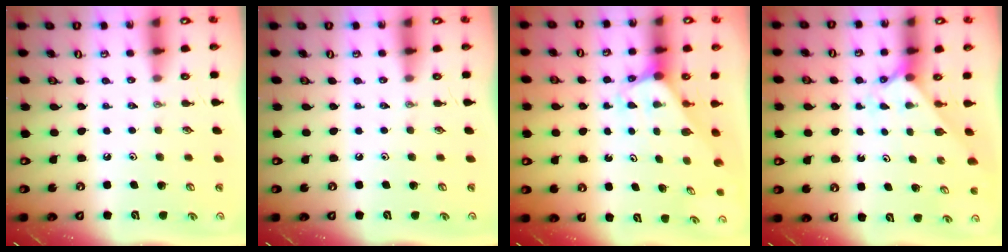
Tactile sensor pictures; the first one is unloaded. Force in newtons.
{"total": 0.0}
{"total": 1.9, "press": 1.9, "slide": 0.1}
{"total": 2.1, "press": 2.1, "slide": 0.2}